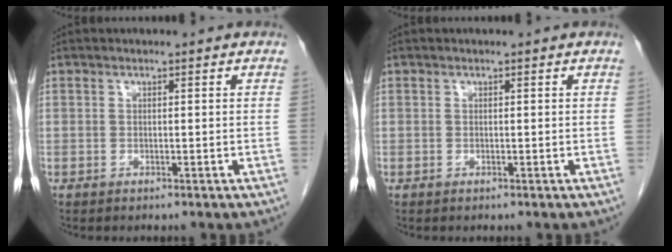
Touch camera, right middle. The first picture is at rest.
{"total": 0.0}